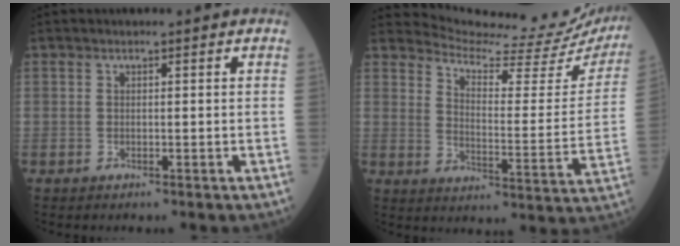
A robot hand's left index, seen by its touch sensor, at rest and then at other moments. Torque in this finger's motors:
{"motor_torque": [0.81, -1.33, -0.34, -0.09]}